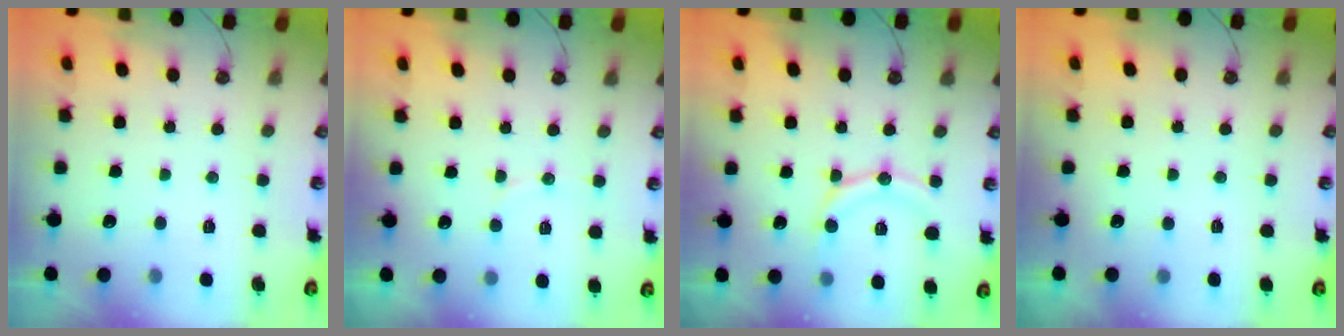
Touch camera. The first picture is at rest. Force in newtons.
{"total": 4.5, "press": 4.3, "slide": 1.4}
{"total": 12.7, "press": 12.6, "slide": 1.5}
{"total": 1.1, "press": 0.6, "slide": 0.9}